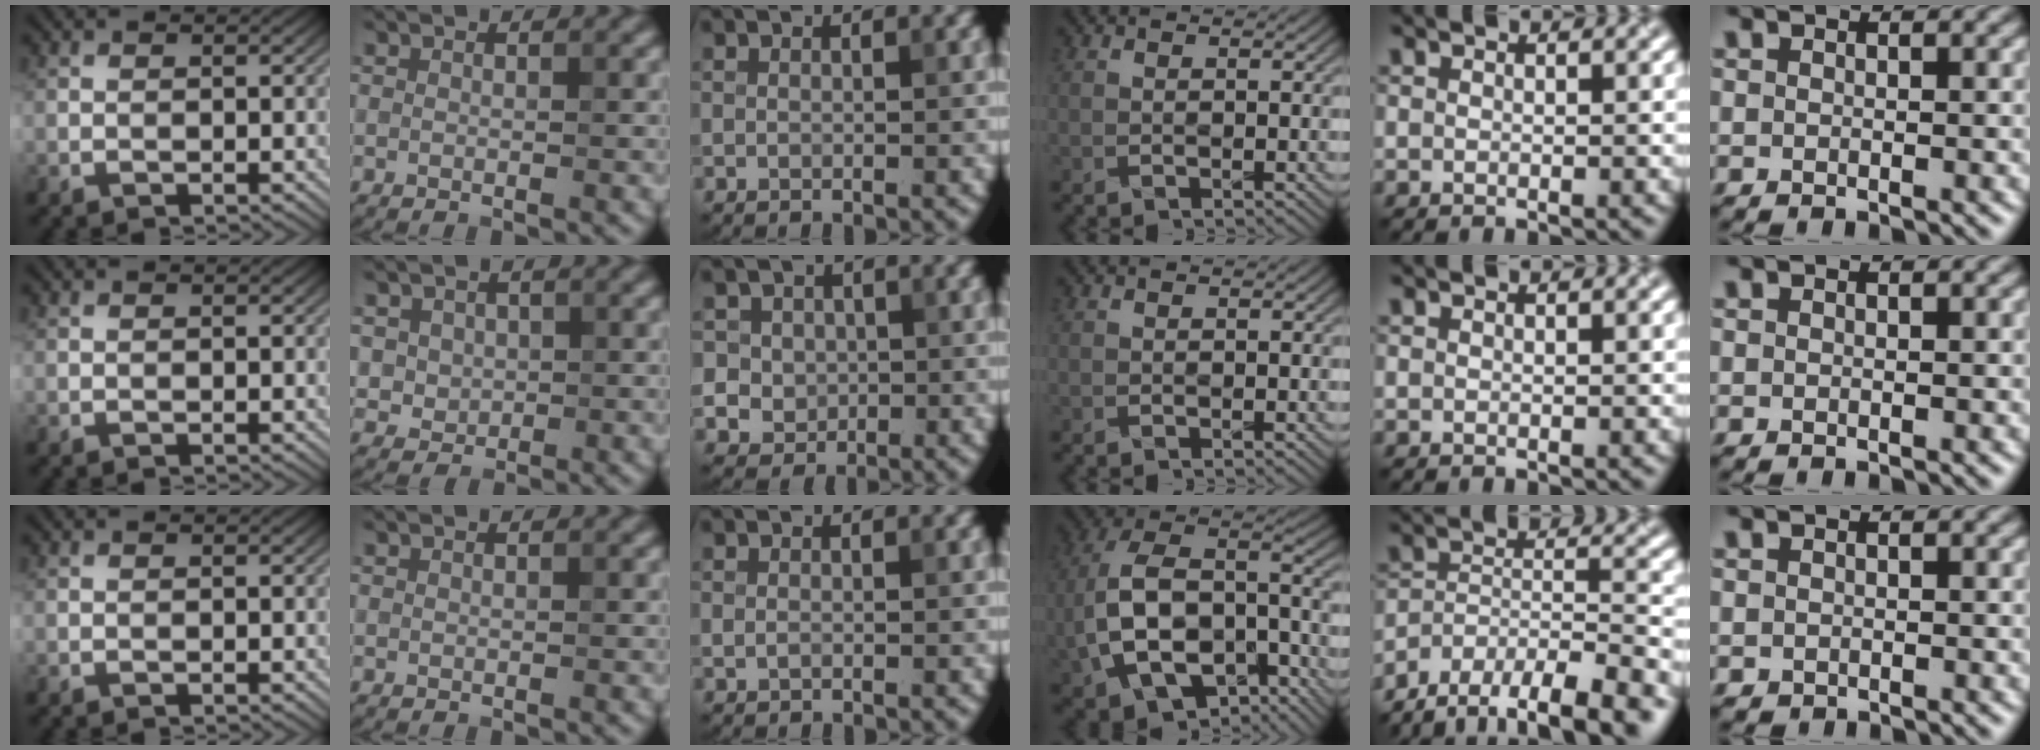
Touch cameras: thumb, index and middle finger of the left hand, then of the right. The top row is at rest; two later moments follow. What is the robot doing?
{"motion": "fold", "object": "cloth"}